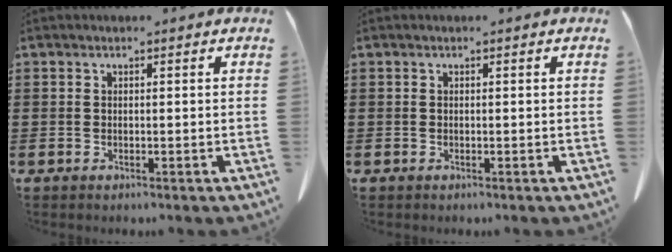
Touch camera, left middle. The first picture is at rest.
{"total": 0.0}